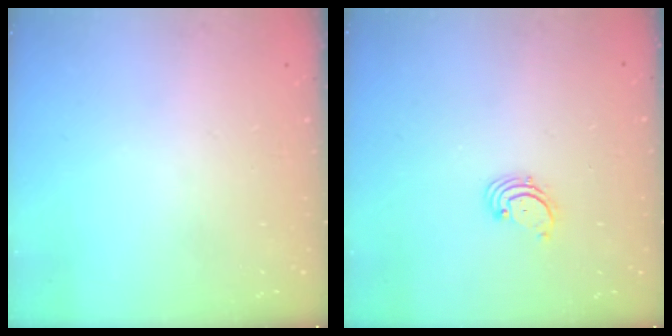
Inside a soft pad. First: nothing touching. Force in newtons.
{"total": 1.7, "press": 1.6, "slide": 0.2}